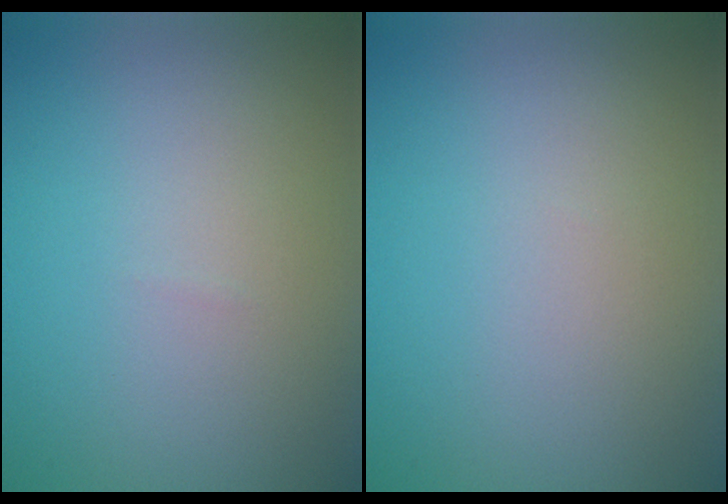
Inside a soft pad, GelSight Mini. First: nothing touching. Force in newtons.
{"total": 0.0}